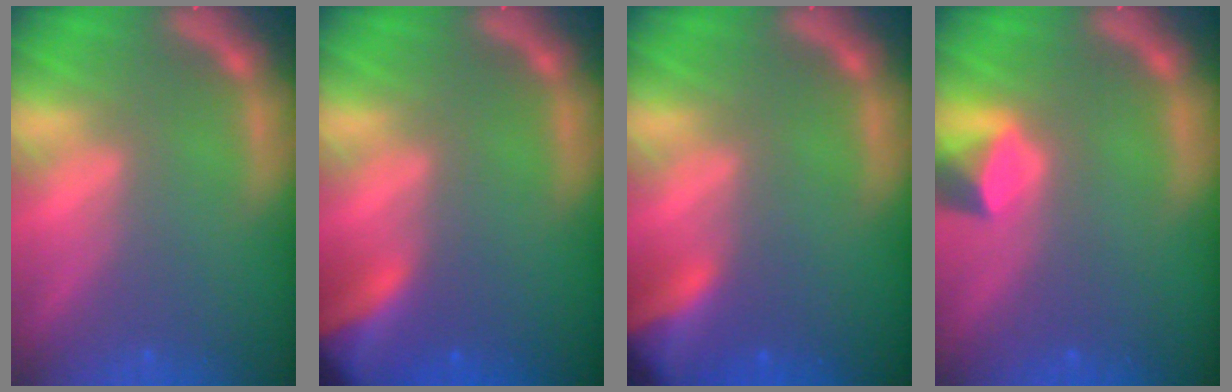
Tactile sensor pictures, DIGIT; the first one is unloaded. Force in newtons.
{"total": 7.4}
{"total": 6.5}
{"total": 2.4}